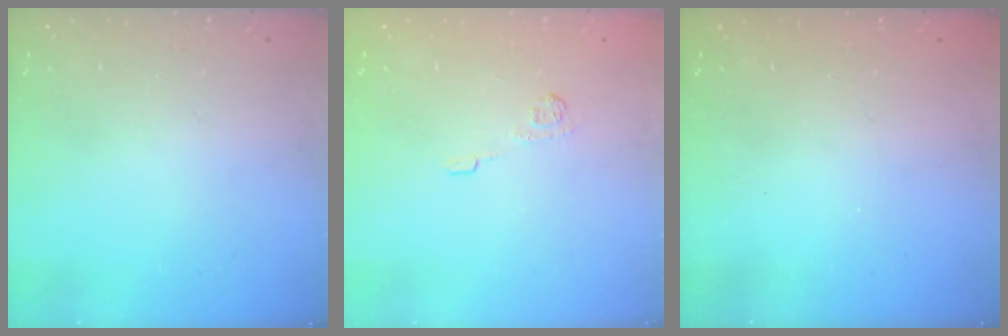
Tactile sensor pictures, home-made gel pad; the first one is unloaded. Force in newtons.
{"total": 7.1, "press": 6.9, "slide": 1.5}
{"total": 2.3, "press": 2.2, "slide": 0.8}